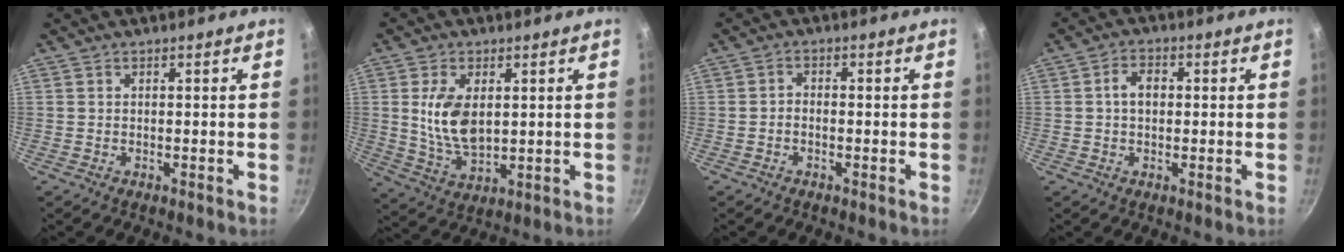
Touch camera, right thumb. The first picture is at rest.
{"total": 9.9, "force": [1.8, 5.6, 7.9], "torque": [-0.145, -0.019, 0.043]}
{"total": 1.6, "force": [-0.8, 1.0, 1.0], "torque": [-0.017, 0.012, -0.018]}
{"total": 4.2, "force": [0.3, 2.9, 3.0], "torque": [-0.038, 0.012, 0.000]}